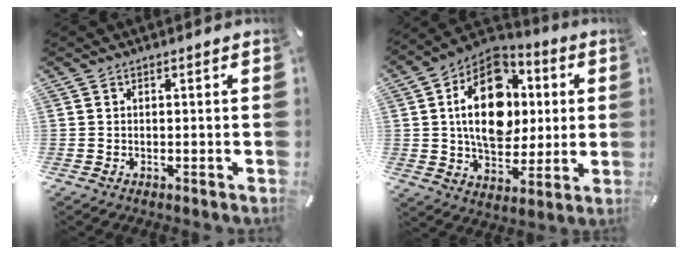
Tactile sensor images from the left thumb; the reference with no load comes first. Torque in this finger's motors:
{"motor_torque": [2.34, 2.29, 1.77, -1.00, 0.38]}